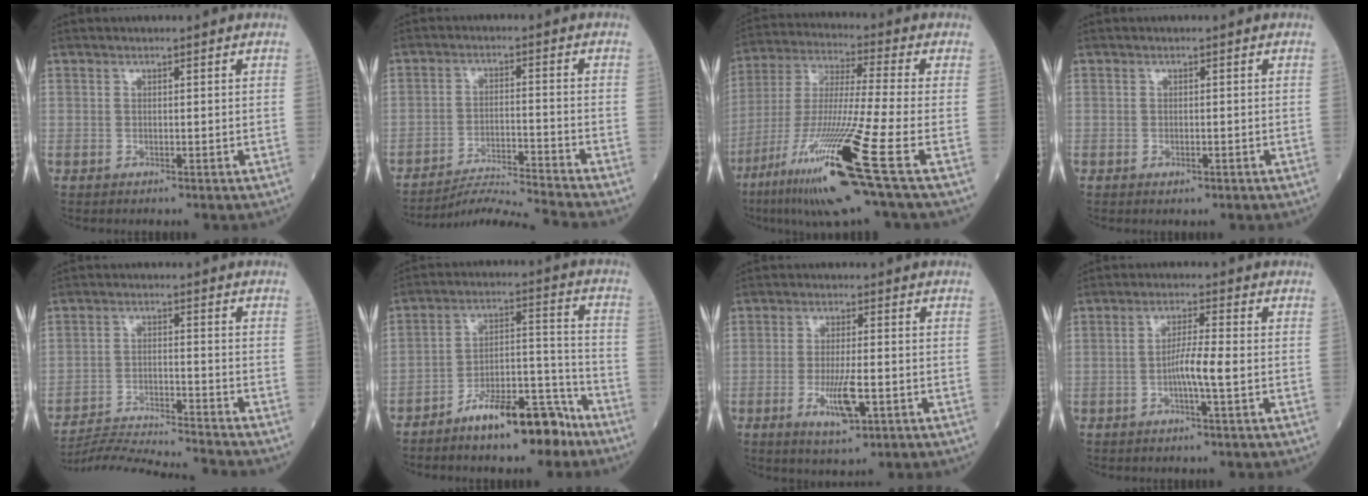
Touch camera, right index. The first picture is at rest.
{"total": 9.8, "force": [-9.2, -3.3, 1.0], "torque": [-0.012, -0.007, -0.163]}
{"total": 19.9, "force": [-9.8, -1.2, 17.3], "torque": [-0.346, -0.050, -0.185]}
{"total": 0.9, "force": [-0.5, 0.5, 0.6], "torque": [-0.009, -0.001, -0.004]}
{"total": 13.0, "force": [-12.6, -2.1, 2.6], "torque": [-0.034, -0.009, -0.209]}
{"total": 11.6, "force": [-8.7, 3.2, 7.0], "torque": [-0.105, 0.027, -0.148]}
{"total": 6.6, "force": [-2.2, 1.4, 6.0], "torque": [-0.112, -0.010, -0.034]}
{"total": 4.6, "force": [-1.1, -0.2, 4.5], "torque": [-0.085, 0.004, -0.022]}